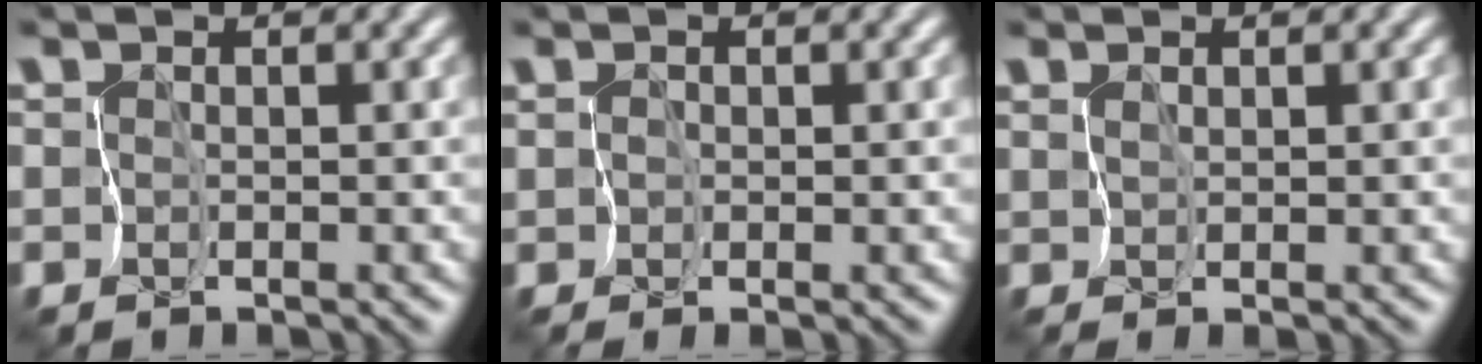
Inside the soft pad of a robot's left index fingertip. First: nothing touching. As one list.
[{"total": 0.7, "force": [0.1, -0.6, -0.2], "torque": [-0.002, 0.000, 0.001]}, {"total": 1.0, "force": [0.4, -0.9, -0.1], "torque": [-0.013, -0.001, 0.008]}]